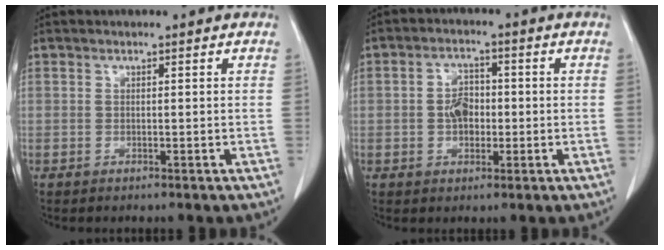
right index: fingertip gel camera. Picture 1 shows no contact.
{"total": 4.4, "force": [-0.5, 3.0, 3.2], "torque": [-0.061, 0.010, -0.009]}